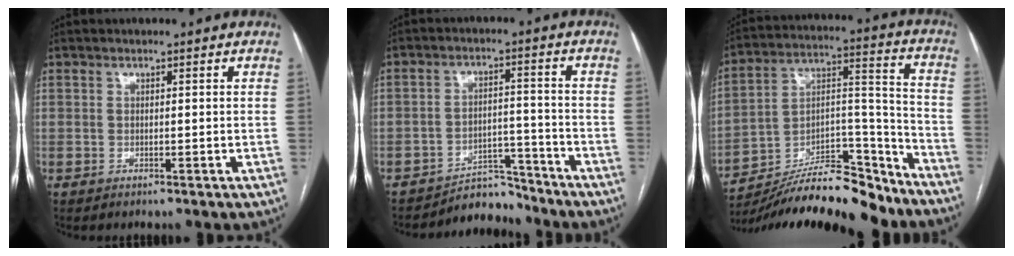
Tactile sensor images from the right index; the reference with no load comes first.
{"total": 5.7, "force": [-5.6, 1.2, -0.7], "torque": [0.017, 0.029, -0.084]}
{"total": 21.4, "force": [-19.1, 3.9, 8.8], "torque": [-0.150, 0.029, -0.311]}